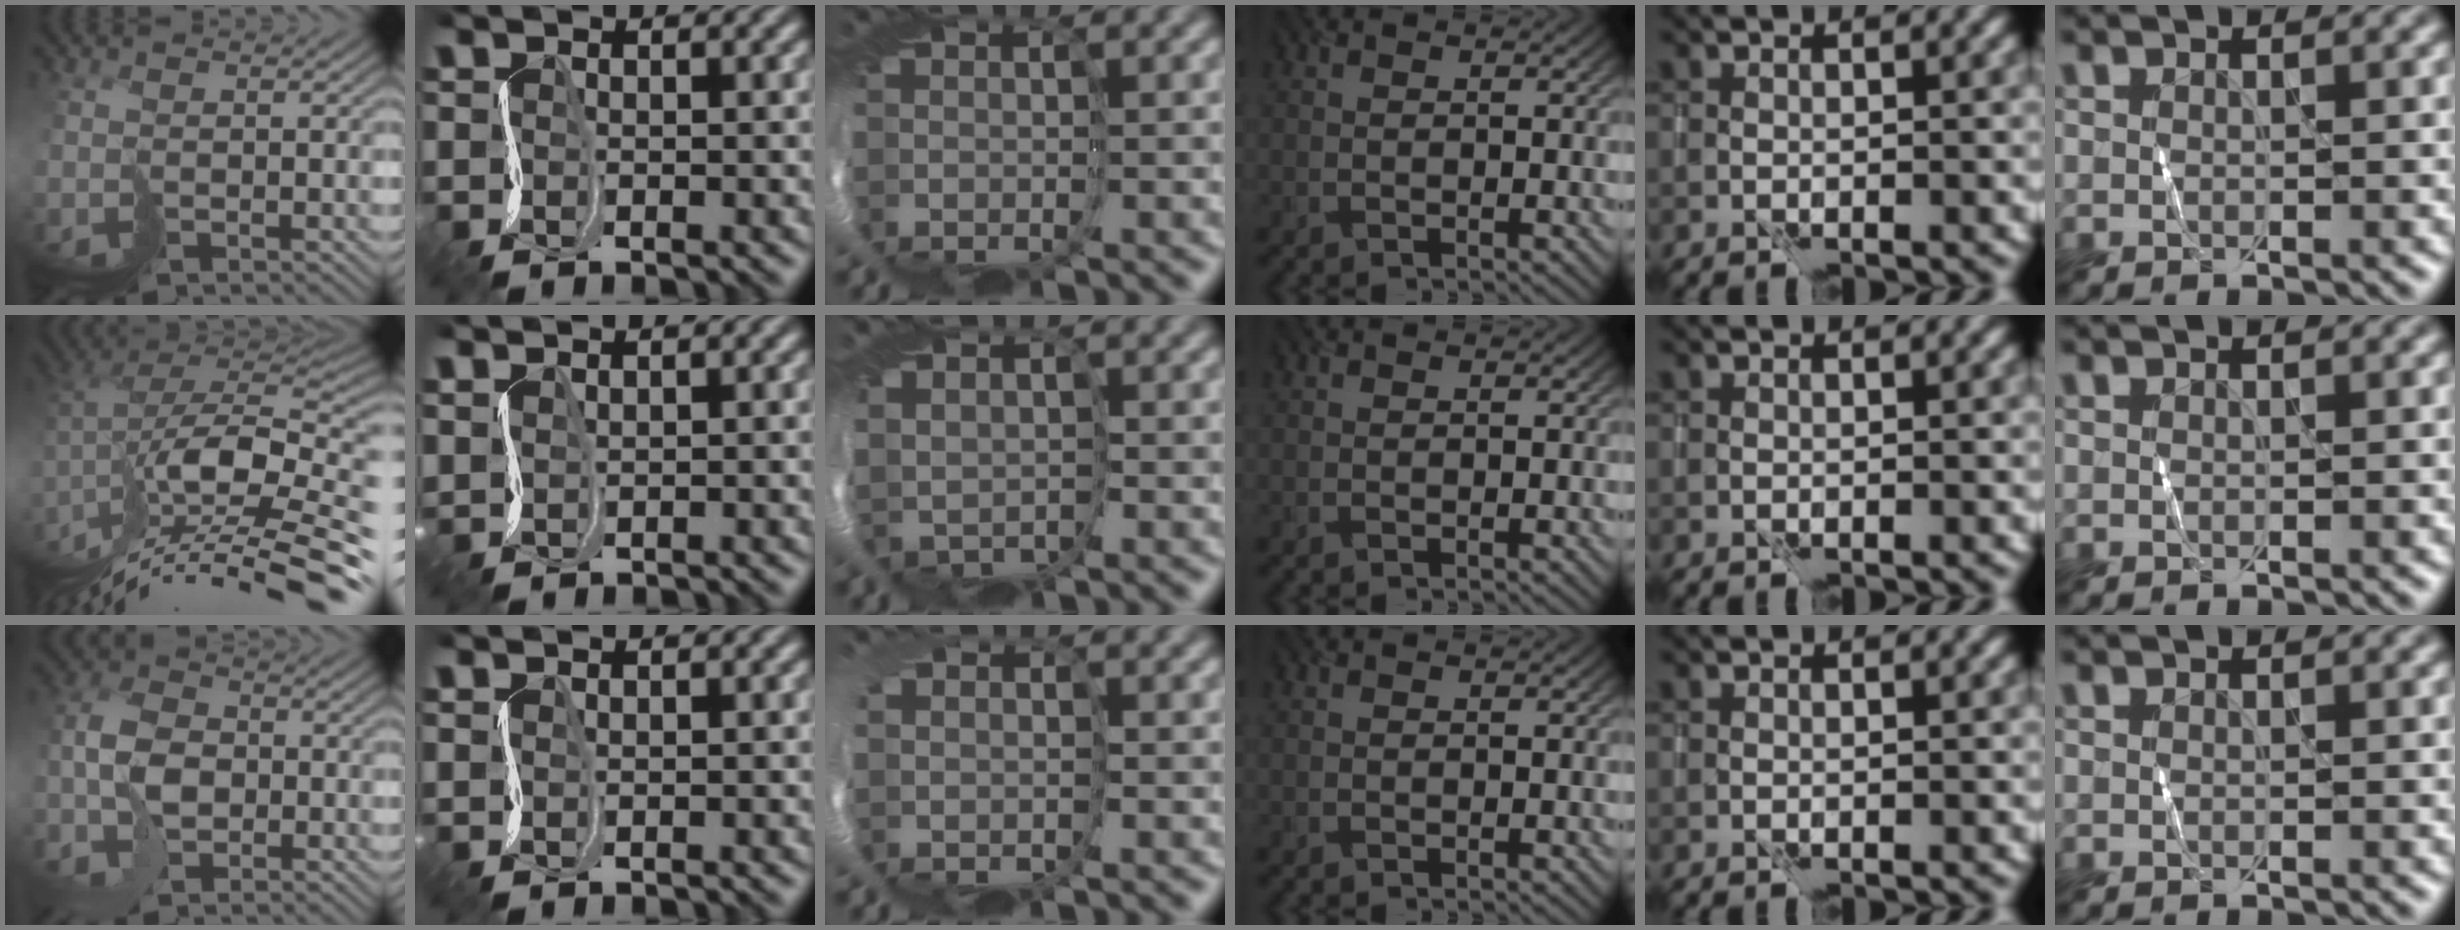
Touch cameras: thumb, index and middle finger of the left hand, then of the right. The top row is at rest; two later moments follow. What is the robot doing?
{"motion": "cut", "object": "tissue"}